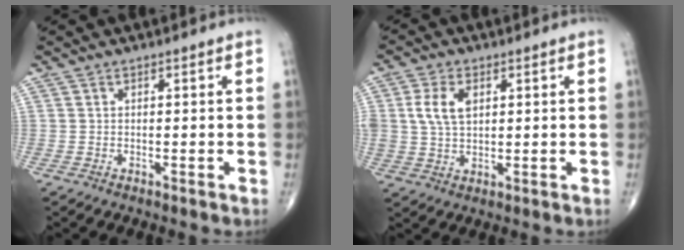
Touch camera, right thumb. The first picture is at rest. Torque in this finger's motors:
{"motor_torque": [1.41, 1.36, 0.86, 0.28, 0.34]}